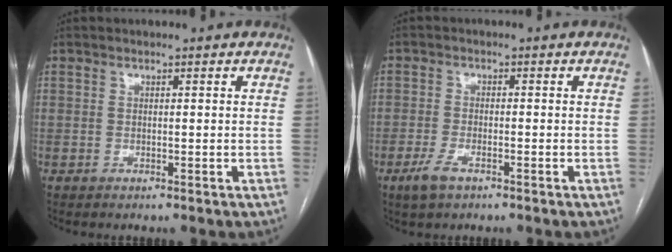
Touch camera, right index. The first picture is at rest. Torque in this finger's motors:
{"motor_torque": [-0.13, 0.26, -0.68, -0.18]}